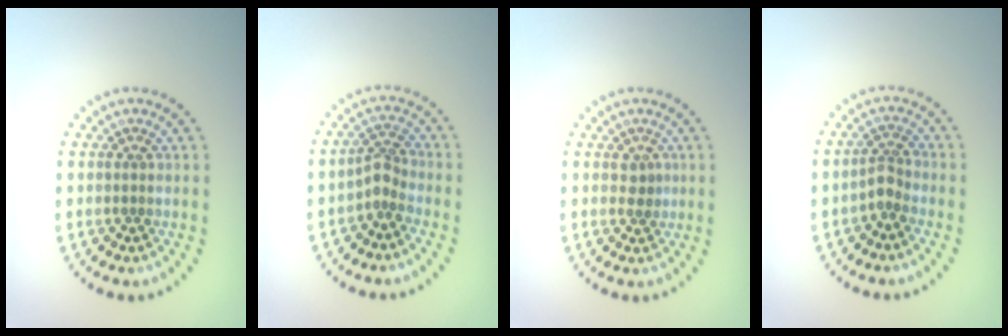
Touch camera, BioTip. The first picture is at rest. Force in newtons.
{"total": 1.9, "press": 1.3, "slide": 1.4}
{"total": 1.2, "press": 1.1, "slide": 0.4}
{"total": 1.8, "press": 1.4, "slide": 1.2}